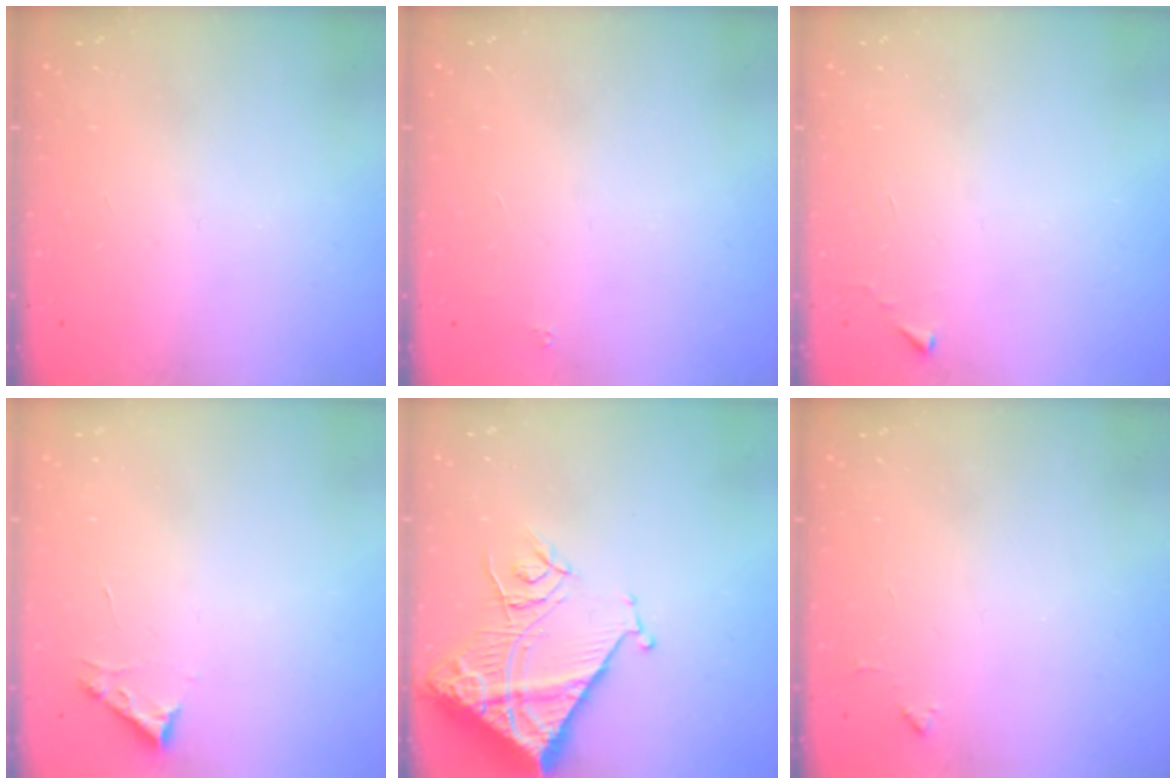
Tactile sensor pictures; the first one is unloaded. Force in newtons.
{"total": 1.8, "press": 1.7, "slide": 0.1}
{"total": 2.7, "press": 2.6, "slide": 0.4}
{"total": 2.7, "press": 2.7, "slide": 0.3}
{"total": 14.6, "press": 14.5, "slide": 1.6}
{"total": 3.7, "press": 3.7, "slide": 0.5}